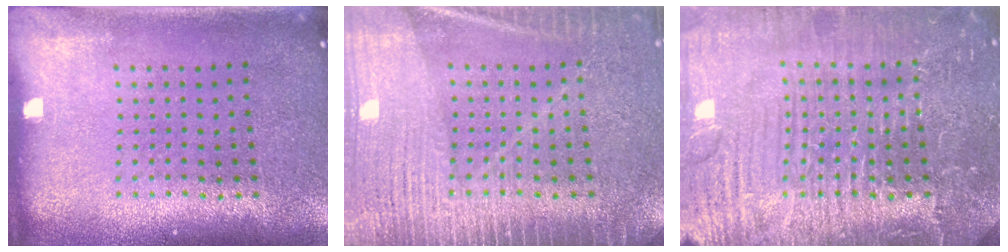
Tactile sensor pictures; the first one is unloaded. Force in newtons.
{"total": 4.9, "press": 4.9, "slide": 0.7}
{"total": 6.0, "press": 5.9, "slide": 0.7}